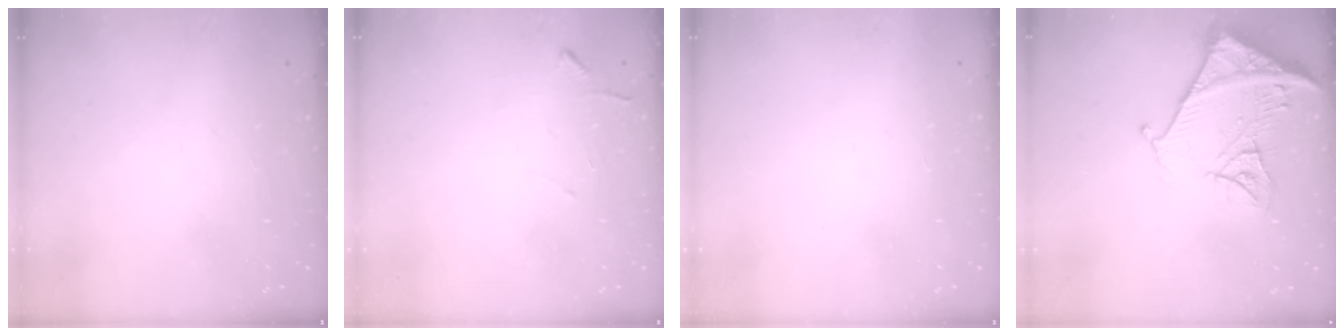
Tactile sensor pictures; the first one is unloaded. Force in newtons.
{"total": 4.7, "press": 4.6, "slide": 0.6}
{"total": 1.5, "press": 1.5, "slide": 0.1}
{"total": 15.3, "press": 15.2, "slide": 1.7}